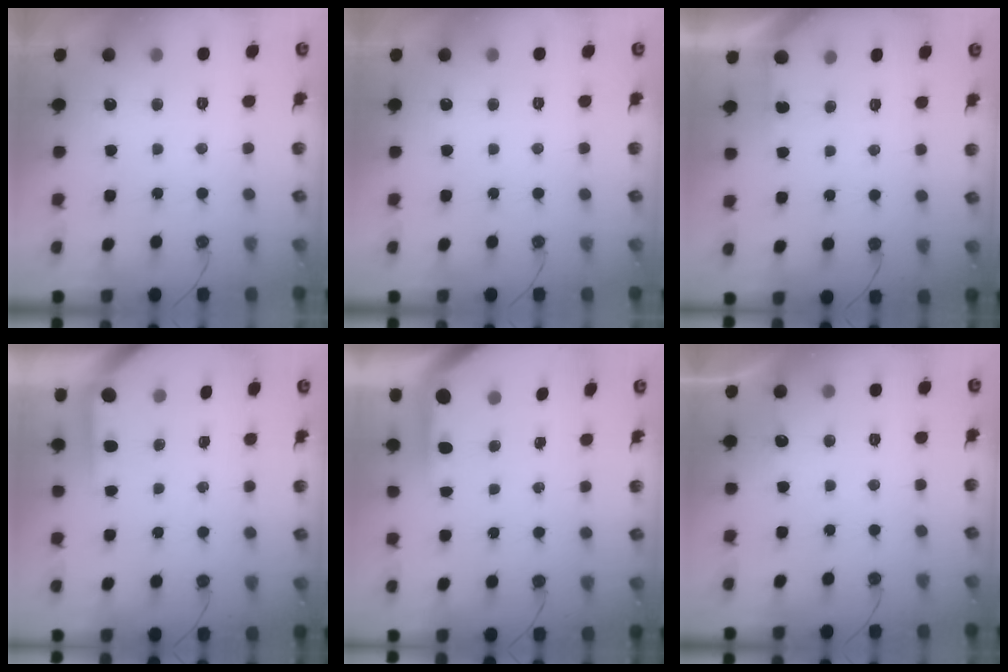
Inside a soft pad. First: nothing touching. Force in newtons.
{"total": 0.0}
{"total": 2.7, "press": 2.7, "slide": 0.3}
{"total": 3.7, "press": 3.7, "slide": 0.5}
{"total": 3.8, "press": 3.8, "slide": 0.4}
{"total": 2.5, "press": 2.5, "slide": 0.3}